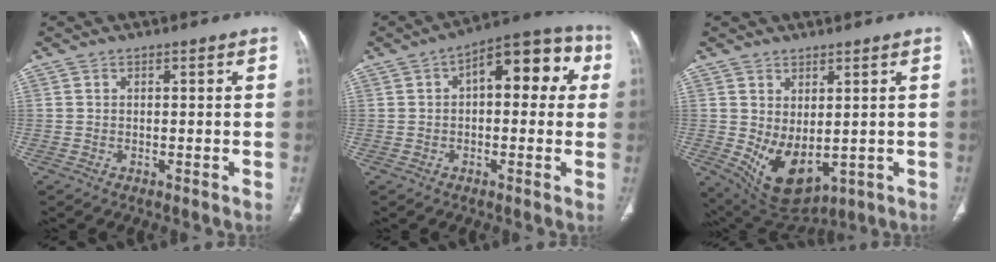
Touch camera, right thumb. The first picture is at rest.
{"total": 13.4, "force": [2.7, 6.8, 11.2], "torque": [-0.105, 0.037, 0.027]}
{"total": 9.7, "force": [-0.8, 5.6, 7.9], "torque": [-0.122, -0.011, 0.019]}